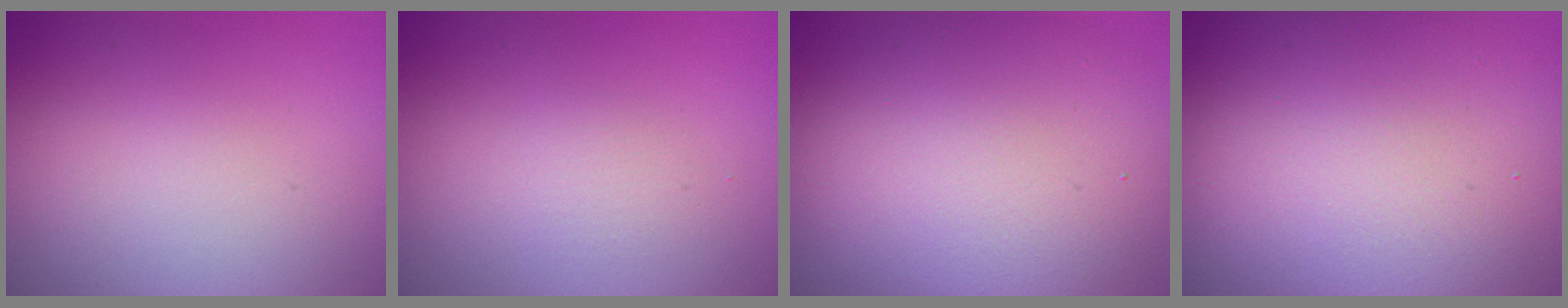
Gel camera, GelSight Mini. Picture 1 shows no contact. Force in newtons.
{"total": 1.0, "press": 1.0, "slide": 0.1}
{"total": 12.0, "press": 12.0, "slide": 0.5}
{"total": 19.4, "press": 19.4, "slide": 1.2}